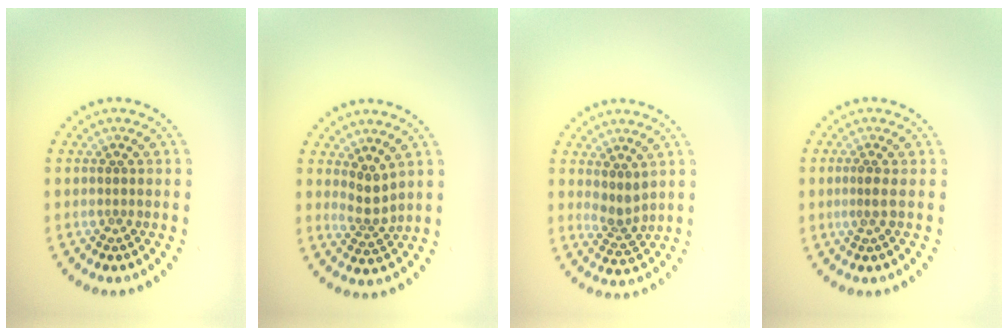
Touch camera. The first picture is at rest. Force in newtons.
{"total": 2.2, "press": 1.5, "slide": 1.5}
{"total": 2.0, "press": 1.5, "slide": 1.3}
{"total": 1.1, "press": 0.7, "slide": 0.9}